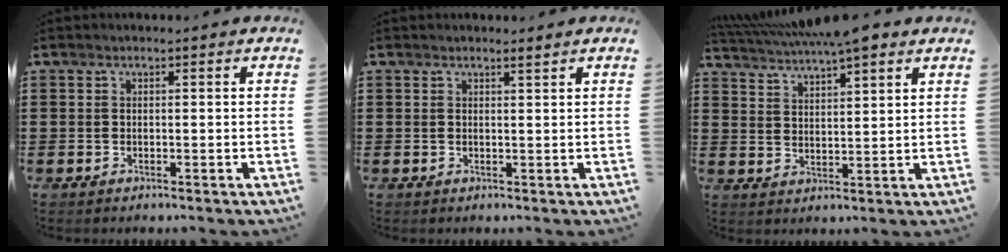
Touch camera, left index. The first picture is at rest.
{"total": 1.1, "force": [1.0, -0.1, 0.5], "torque": [-0.012, -0.002, 0.018]}
{"total": 5.8, "force": [4.9, 1.0, 2.9], "torque": [-0.071, -0.008, 0.087]}